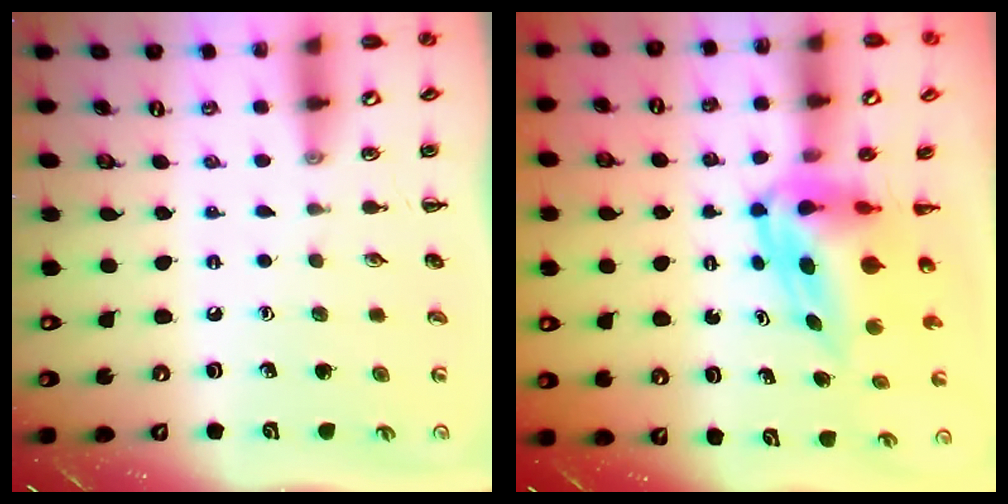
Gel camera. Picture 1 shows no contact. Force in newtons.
{"total": 7.2, "press": 7.0, "slide": 1.9}